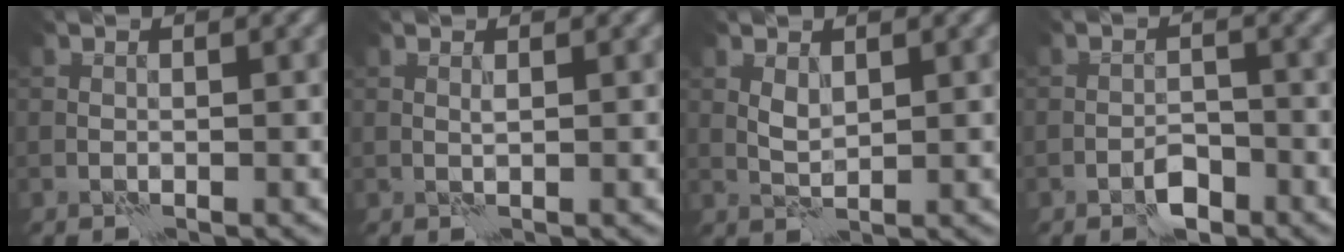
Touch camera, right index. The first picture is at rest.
{"total": 0.5, "force": [0.4, -0.3, 0.1], "torque": [-0.007, -0.002, 0.008]}
{"total": 1.3, "force": [0.9, 0.4, 0.8], "torque": [-0.021, -0.002, 0.020]}
{"total": 2.0, "force": [-1.5, 0.8, 1.0], "torque": [-0.012, 0.005, -0.028]}